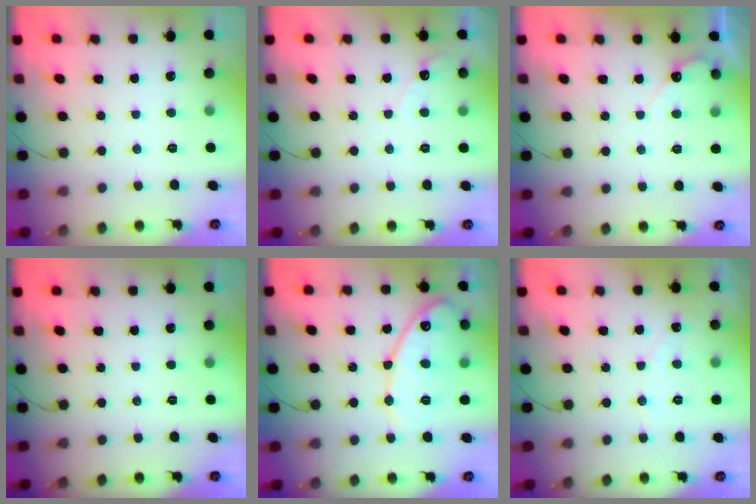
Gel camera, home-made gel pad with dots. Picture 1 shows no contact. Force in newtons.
{"total": 3.4, "press": 3.4, "slide": 0.2}
{"total": 3.5, "press": 3.5, "slide": 0.2}
{"total": 0.0}
{"total": 14.5, "press": 14.5, "slide": 0.8}
{"total": 2.5, "press": 2.5, "slide": 0.1}